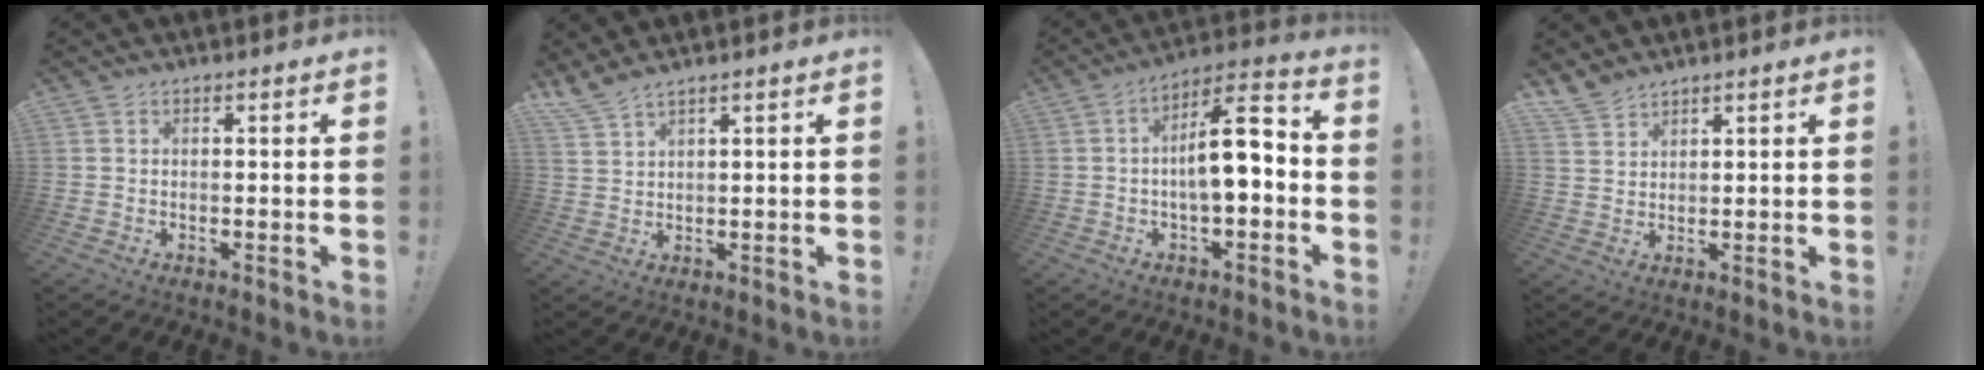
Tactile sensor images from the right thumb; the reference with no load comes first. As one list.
[{"total": 4.1, "force": [3.5, 0.2, 2.1], "torque": [-0.050, -0.018, 0.066]}, {"total": 12.5, "force": [-0.9, 4.0, 11.8], "torque": [-0.182, 0.001, -0.018]}, {"total": 4.7, "force": [4.2, 1.8, 1.2], "torque": [-0.021, -0.028, 0.080]}]